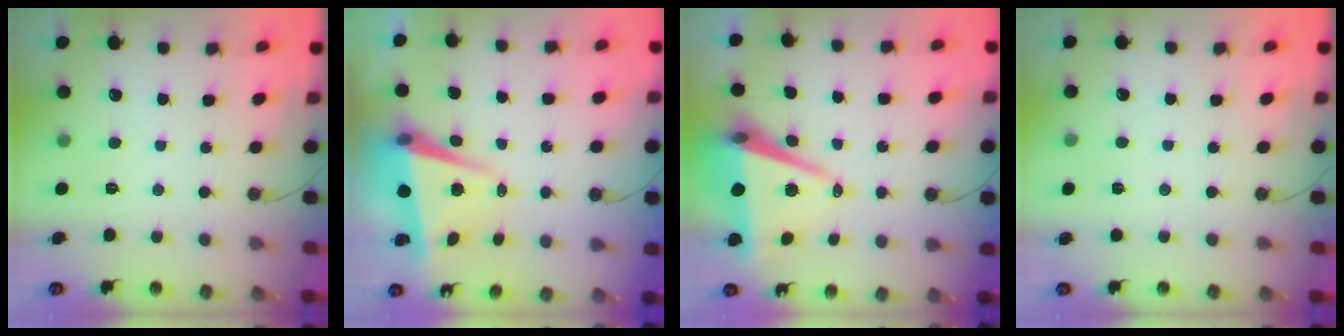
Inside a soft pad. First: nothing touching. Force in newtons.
{"total": 6.6, "press": 6.4, "slide": 1.3}
{"total": 8.9, "press": 7.8, "slide": 4.3}
{"total": 4.8, "press": 1.9, "slide": 4.4}